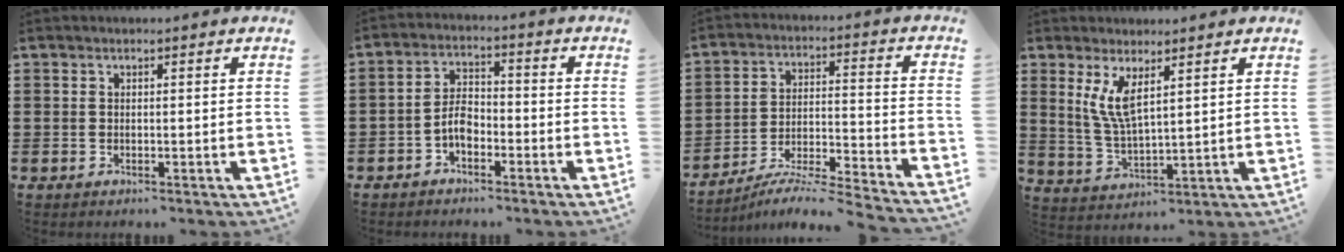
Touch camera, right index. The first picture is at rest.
{"total": 4.3, "force": [-2.1, 2.3, 3.0], "torque": [-0.068, 0.004, -0.043]}
{"total": 6.0, "force": [-5.7, -0.3, 2.0], "torque": [-0.035, -0.012, -0.115]}
{"total": 5.7, "force": [2.6, 1.5, 4.8], "torque": [-0.117, -0.009, 0.042]}